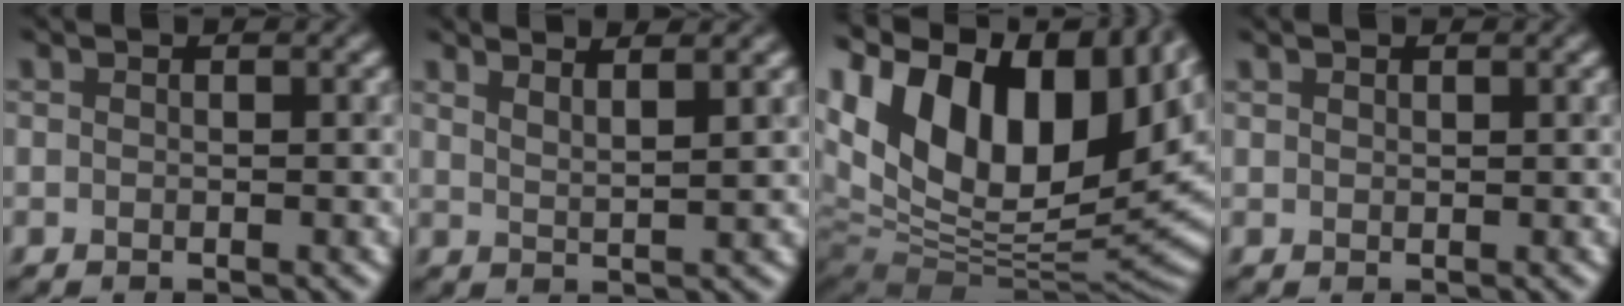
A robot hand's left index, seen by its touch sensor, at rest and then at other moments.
{"total": 3.2, "force": [2.5, 0.7, 1.9], "torque": [-0.014, 0.014, 0.023]}
{"total": 20.0, "force": [6.5, 11.1, 15.3], "torque": [-0.247, 0.022, 0.138]}
{"total": 0.6, "force": [0.5, 0.2, 0.2], "torque": [-0.004, 0.001, 0.011]}